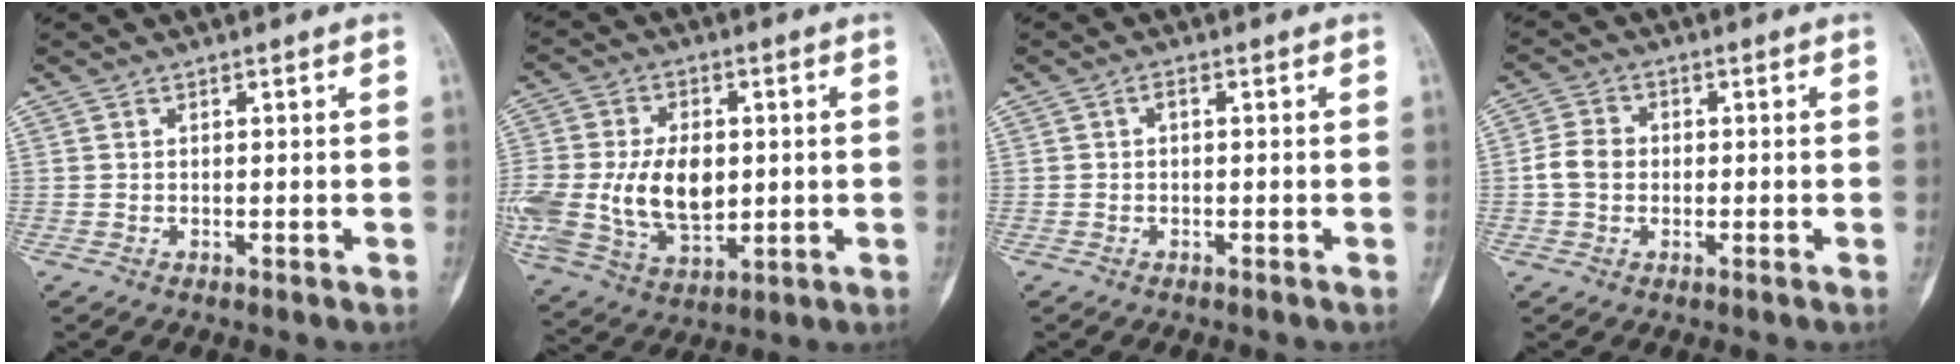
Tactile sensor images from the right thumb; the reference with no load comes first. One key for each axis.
{"total": 20.5, "fx": -0.1, "fy": 13.6, "fz": 15.3, "tx": -0.332, "ty": -0.008, "tz": 0.018}
{"total": 1.0, "fx": -0.2, "fy": 0.3, "fz": 1.0, "tx": -0.015, "ty": 0.006, "tz": -0.005}
{"total": 4.6, "fx": -0.5, "fy": 3.7, "fz": 2.8, "tx": -0.051, "ty": 0.013, "tz": -0.015}